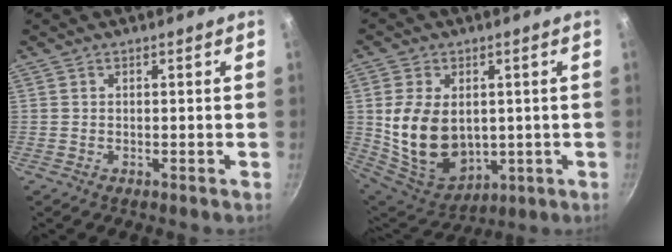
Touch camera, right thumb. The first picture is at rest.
{"total": 15.3, "force": [0.9, 10.8, 10.8], "torque": [-0.182, -0.026, 0.042]}